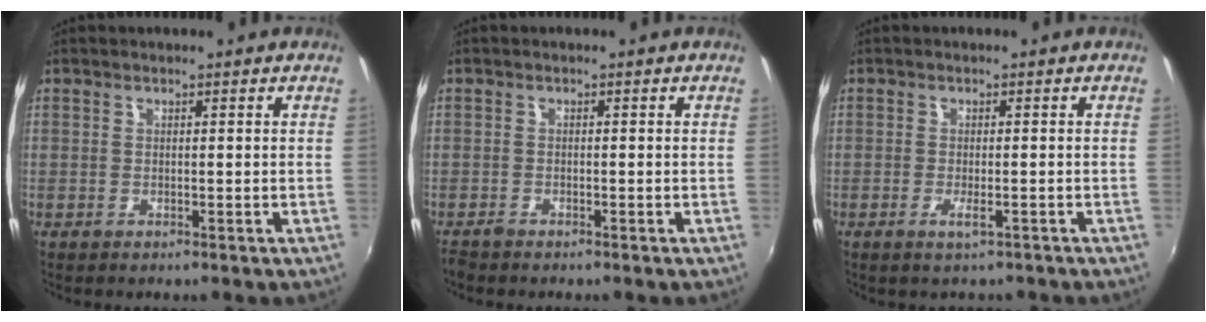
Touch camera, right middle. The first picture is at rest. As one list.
[{"total": 1.9, "force": [-1.8, 0.4, 0.5], "torque": [-0.015, -0.011, -0.036]}, {"total": 2.0, "force": [-1.3, 0.5, 1.5], "torque": [-0.027, -0.002, -0.021]}]